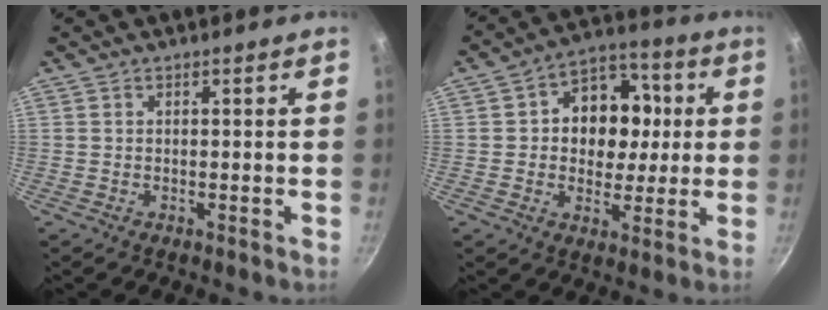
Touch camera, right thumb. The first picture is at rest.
{"total": 13.9, "force": [1.6, 11.0, 8.4], "torque": [-0.080, 0.011, 0.013]}